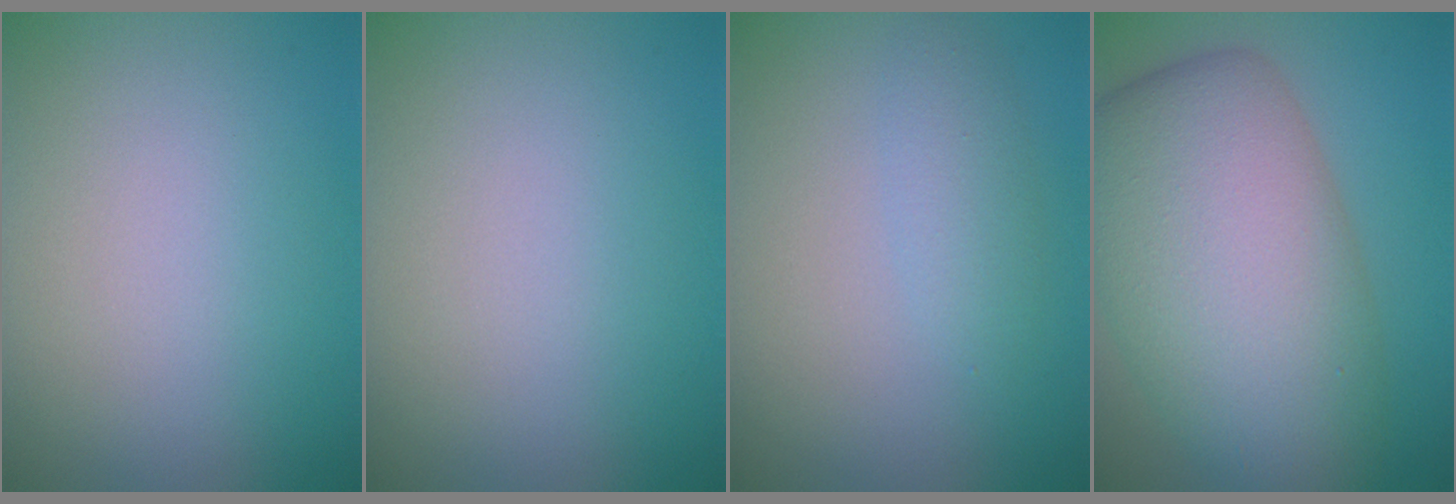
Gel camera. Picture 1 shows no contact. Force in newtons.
{"total": 0.0}
{"total": 1.8, "press": 1.8, "slide": 0.1}
{"total": 11.7, "press": 11.7, "slide": 0.4}